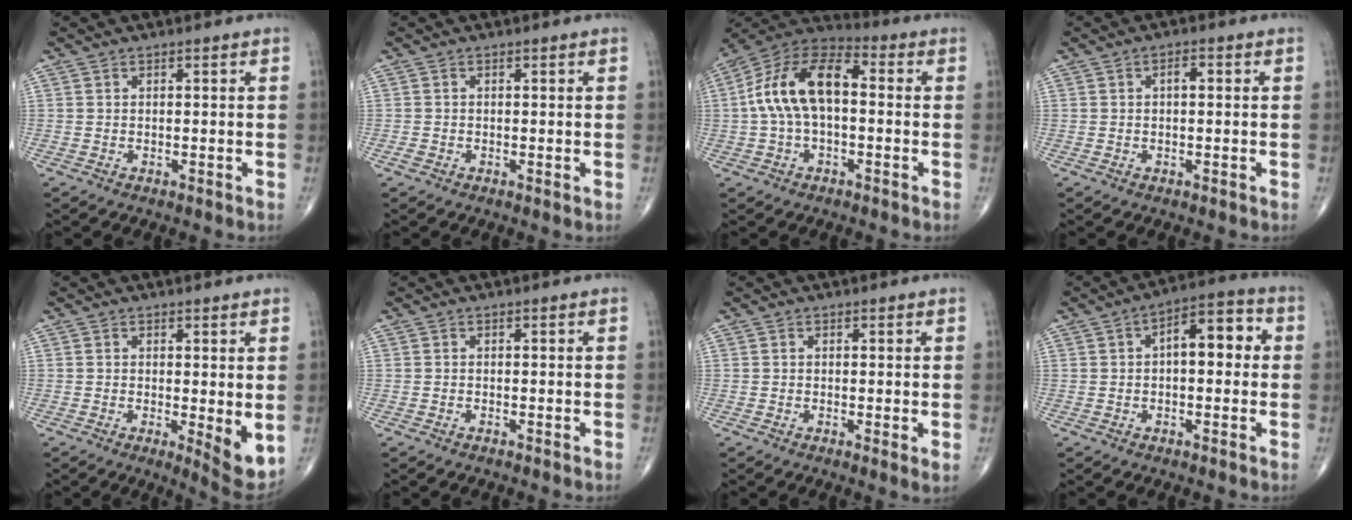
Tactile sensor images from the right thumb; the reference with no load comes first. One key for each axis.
{"total": 1.0, "fx": -0.3, "fy": 0.5, "fz": 0.7, "tx": -0.011, "ty": -0.002, "tz": -0.009}
{"total": 14.6, "fx": 0.5, "fy": 7.8, "fz": 12.3, "tx": -0.227, "ty": 0.044, "tz": -0.004}
{"total": 1.9, "fx": 0.3, "fy": 0.9, "fz": 1.7, "tx": -0.020, "ty": 0.005, "tz": 0.000}
{"total": 6.1, "fx": -0.2, "fy": 1.7, "fz": 5.9, "tx": -0.077, "ty": -0.018, "tz": -0.003}
{"total": 0.0}
{"total": 1.6, "fx": 0.1, "fy": 0.3, "fz": 1.6, "tx": -0.025, "ty": -0.007, "tz": -0.003}
{"total": 9.2, "fx": 1.1, "fy": 4.5, "fz": 8.0, "tx": -0.086, "ty": 0.029, "tz": 0.005}